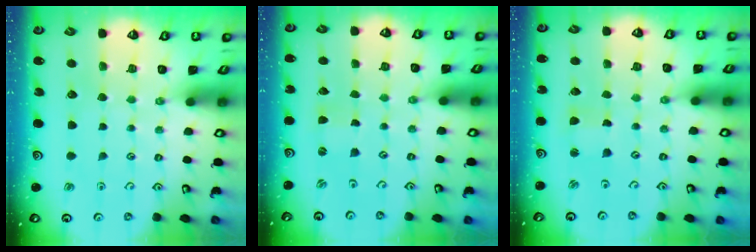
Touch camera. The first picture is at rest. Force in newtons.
{"total": 0.7, "press": 0.7, "slide": 0.1}
{"total": 2.2, "press": 2.2, "slide": 0.1}